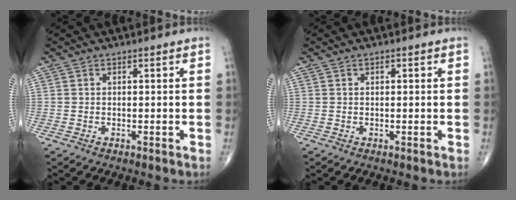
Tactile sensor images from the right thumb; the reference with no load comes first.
{"total": 0.8, "force": [0.3, 0.3, 0.7], "torque": [-0.010, 0.000, 0.005]}